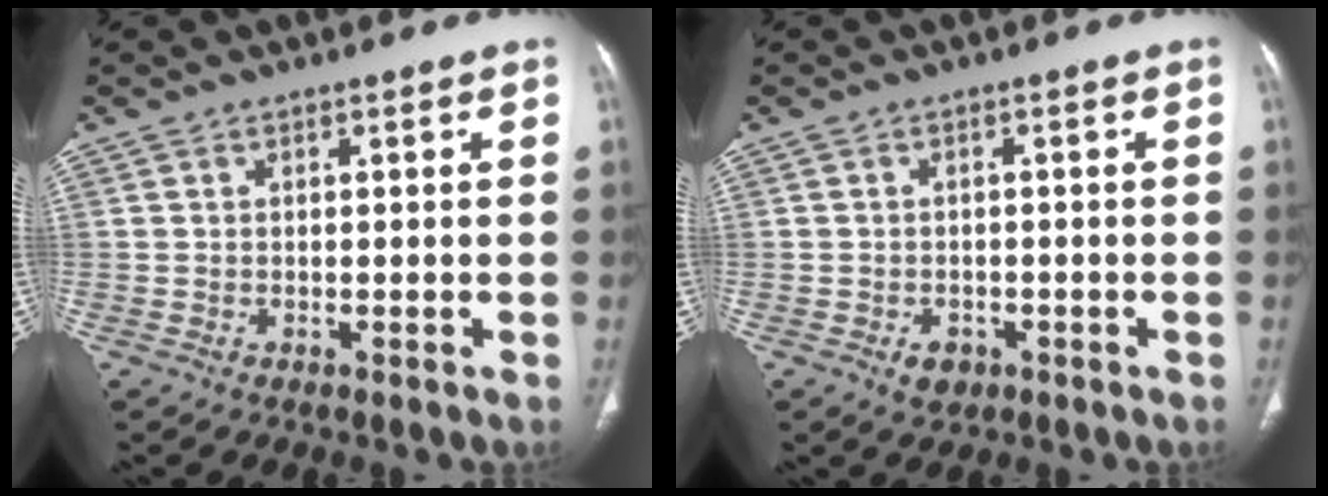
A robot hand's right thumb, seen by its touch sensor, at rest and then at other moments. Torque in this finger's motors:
{"motor_torque": [3.08, 0.87, 0.39, -0.18, -0.02]}